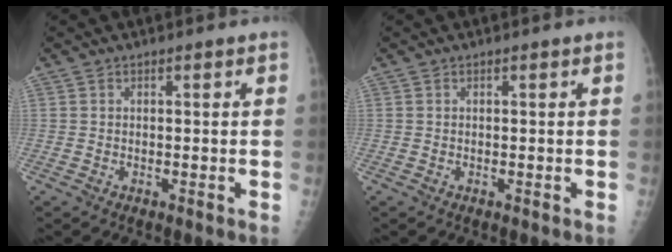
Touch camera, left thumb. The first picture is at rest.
{"total": 0.0}